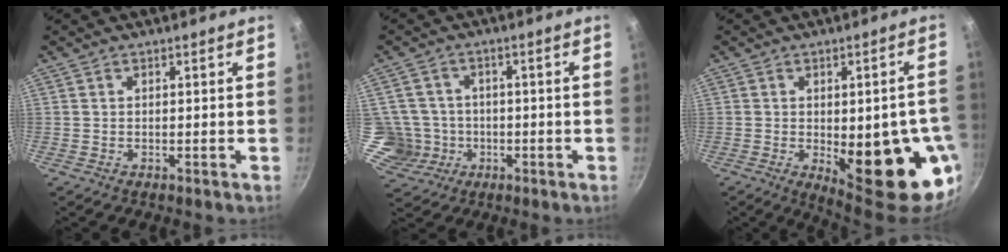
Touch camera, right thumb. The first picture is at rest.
{"total": 7.1, "force": [-1.4, 6.9, 1.3], "torque": [0.003, 0.016, -0.021]}
{"total": 18.0, "force": [-4.1, 6.5, 16.3], "torque": [-0.172, -0.003, -0.037]}